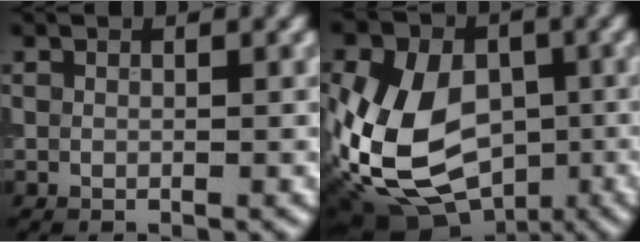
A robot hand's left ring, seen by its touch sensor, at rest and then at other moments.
{"total": 15.1, "force": [-2.4, 11.3, 9.7], "torque": [-0.185, -0.009, -0.045]}